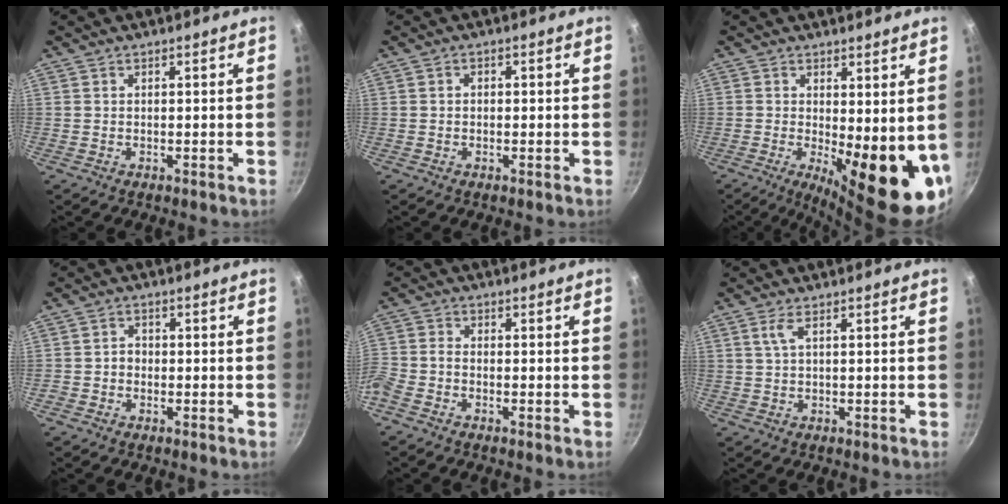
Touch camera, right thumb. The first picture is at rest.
{"total": 1.0, "force": [-0.1, 0.8, 0.5], "torque": [-0.008, 0.006, -0.002]}
{"total": 14.3, "force": [-0.7, 4.9, 13.5], "torque": [-0.146, -0.026, 0.003]}
{"total": 2.1, "force": [-0.7, 1.9, 0.8], "torque": [0.000, 0.012, -0.016]}
{"total": 4.7, "force": [-2.9, 2.1, 3.0], "torque": [-0.087, 0.015, -0.075]}
{"total": 2.1, "force": [0.7, 0.3, 2.0], "torque": [-0.044, 0.003, 0.017]}